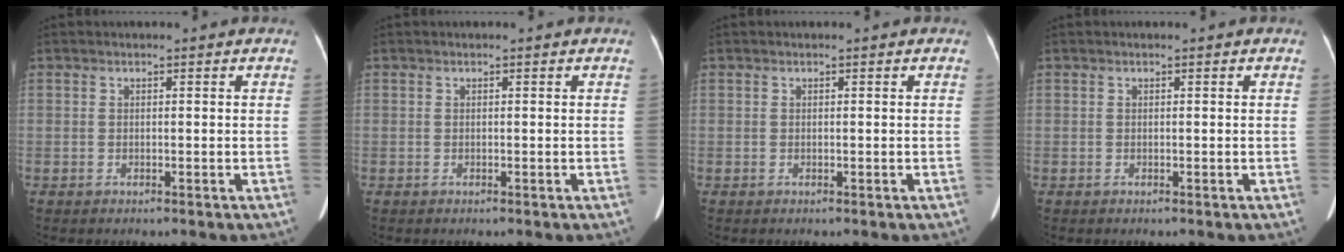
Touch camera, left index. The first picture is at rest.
{"total": 0.0}
{"total": 0.0}
{"total": 0.0}